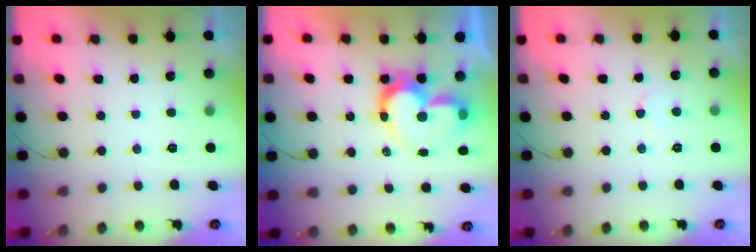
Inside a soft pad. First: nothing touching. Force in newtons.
{"total": 12.6, "press": 12.6, "slide": 1.4}
{"total": 3.5, "press": 3.4, "slide": 0.4}